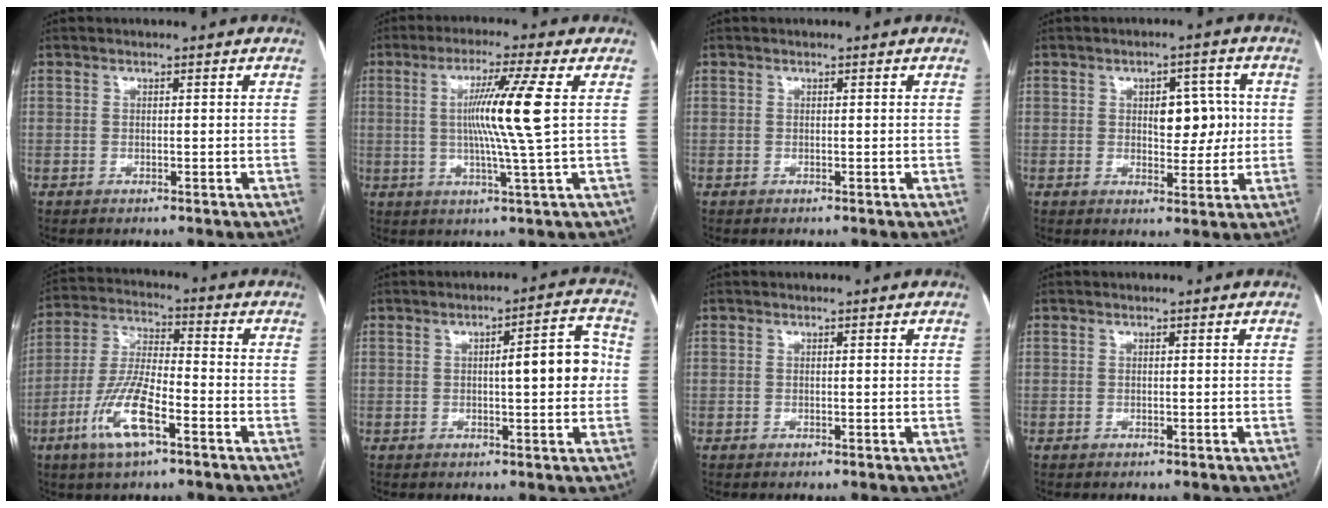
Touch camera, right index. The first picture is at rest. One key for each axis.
{"total": 9.6, "fx": 1.2, "fy": -2.0, "fz": 9.3, "tx": -0.171, "ty": -0.002, "tz": 0.026}
{"total": 0.0}
{"total": 6.1, "fx": 0.8, "fy": 3.3, "fz": 5.1, "tx": -0.060, "ty": 0.013, "tz": 0.016}
{"total": 11.2, "fx": -5.3, "fy": 2.4, "fz": 9.6, "tx": -0.201, "ty": -0.006, "tz": -0.101}
{"total": 7.8, "fx": 0.3, "fy": 1.7, "fz": 7.6, "tx": -0.100, "ty": 0.023, "tz": 0.003}
{"total": 0.0}
{"total": 0.0}